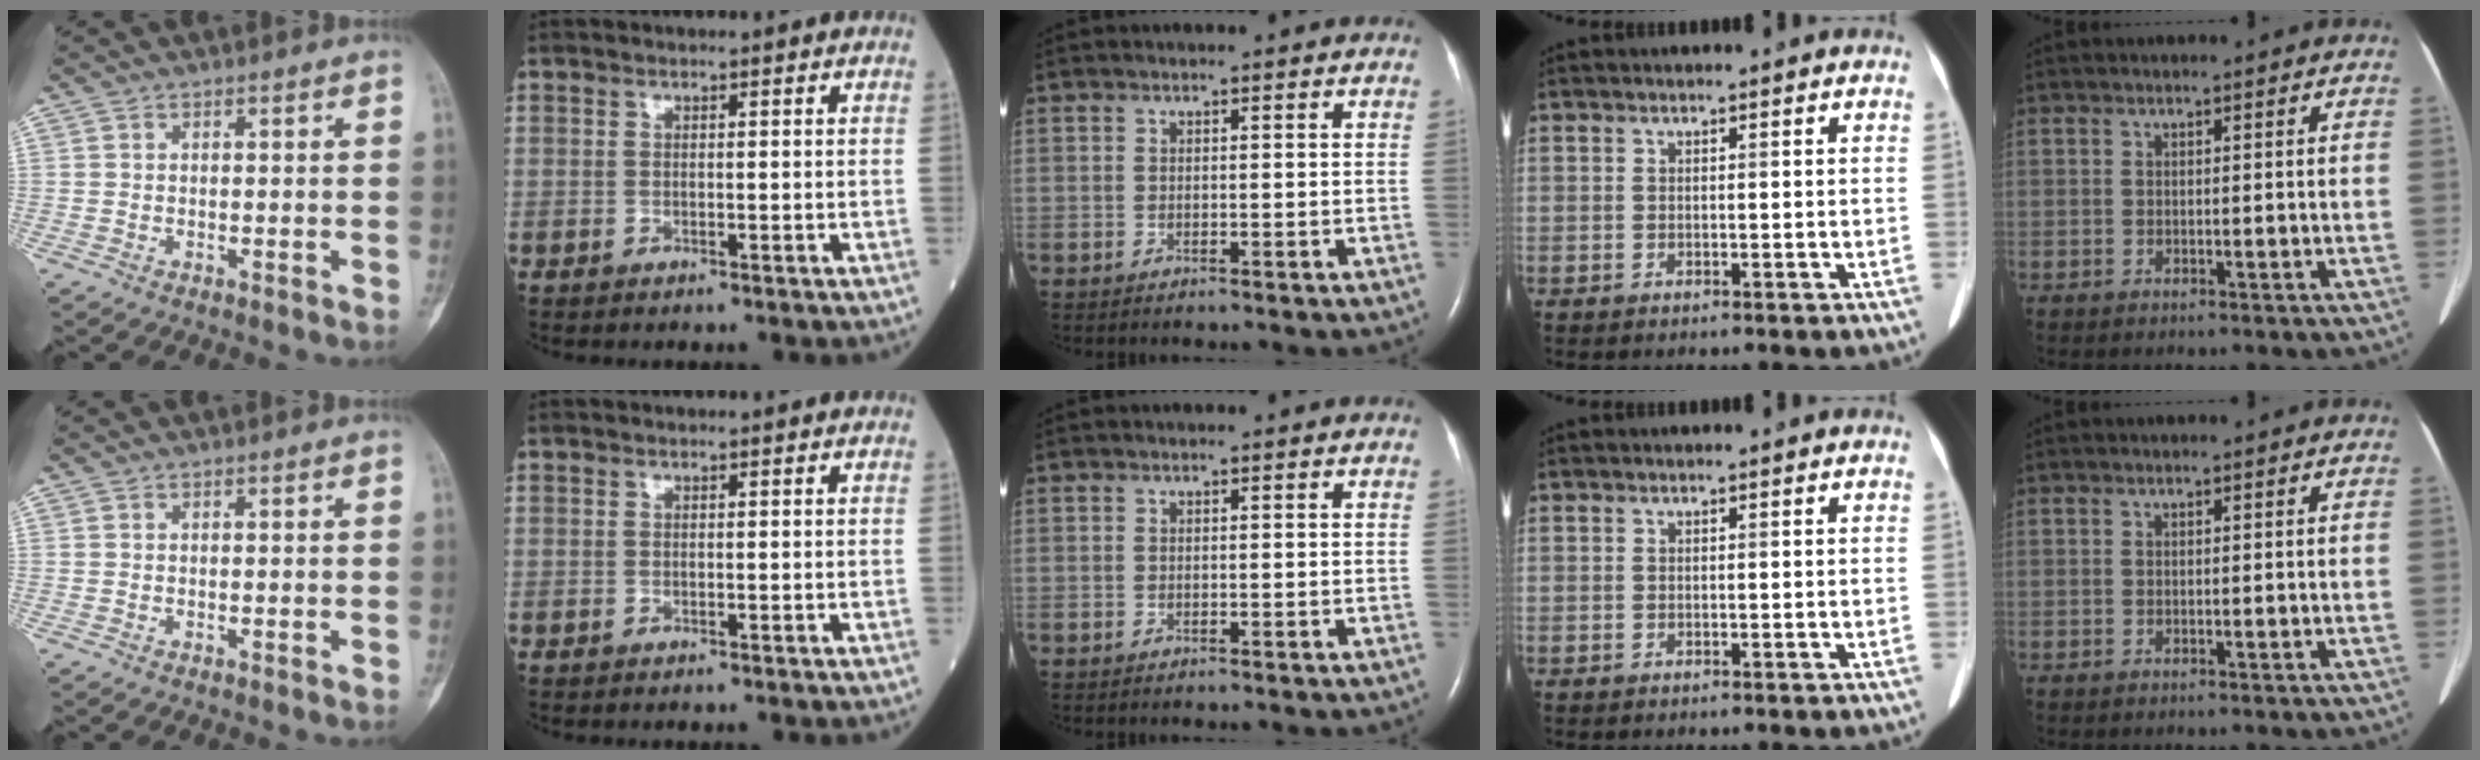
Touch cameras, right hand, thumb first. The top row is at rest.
{}